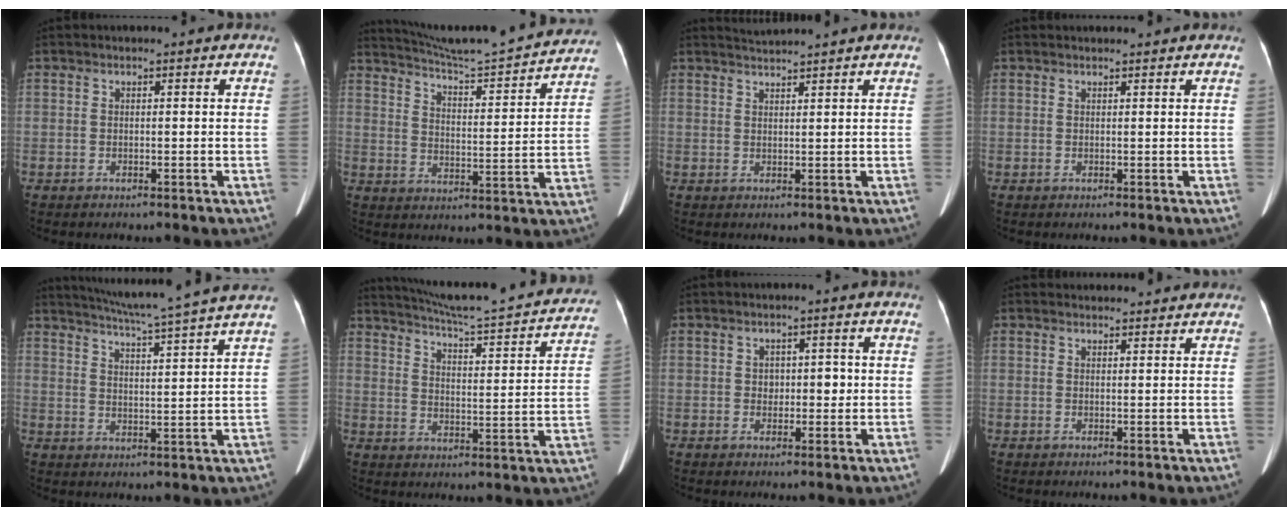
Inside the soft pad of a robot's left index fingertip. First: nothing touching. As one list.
[{"total": 19.8, "force": [18.7, 0.0, 6.5], "torque": [-0.110, -0.035, 0.253]}, {"total": 2.8, "force": [2.7, -0.9, 0.2], "torque": [-0.003, 0.011, 0.052]}, {"total": 2.7, "force": [2.6, 0.4, 0.6], "torque": [-0.013, 0.020, 0.031]}, {"total": 15.3, "force": [13.5, -1.9, 6.9], "torque": [-0.123, -0.017, 0.180]}, {"total": 25.5, "force": [23.3, 2.0, 10.1], "torque": [-0.153, -0.044, 0.295]}, {"total": 2.9, "force": [0.1, 2.0, 2.1], "torque": [-0.026, 0.011, 0.005]}, {"total": 4.2, "force": [4.0, 1.1, 0.5], "torque": [-0.009, 0.018, 0.047]}]